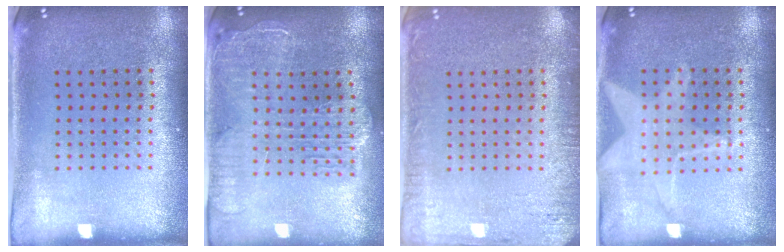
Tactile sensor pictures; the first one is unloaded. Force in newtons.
{"total": 2.3, "press": 2.0, "slide": 1.1}
{"total": 2.5, "press": 2.5, "slide": 0.3}
{"total": 1.5, "press": 1.4, "slide": 0.5}